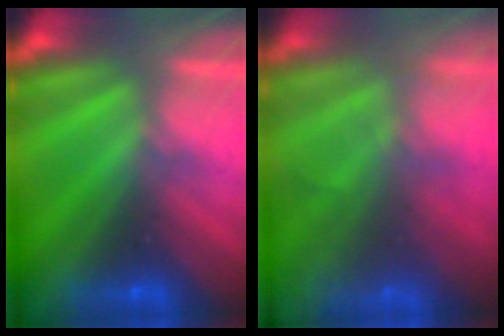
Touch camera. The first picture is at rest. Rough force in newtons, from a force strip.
{"total": 8.0}